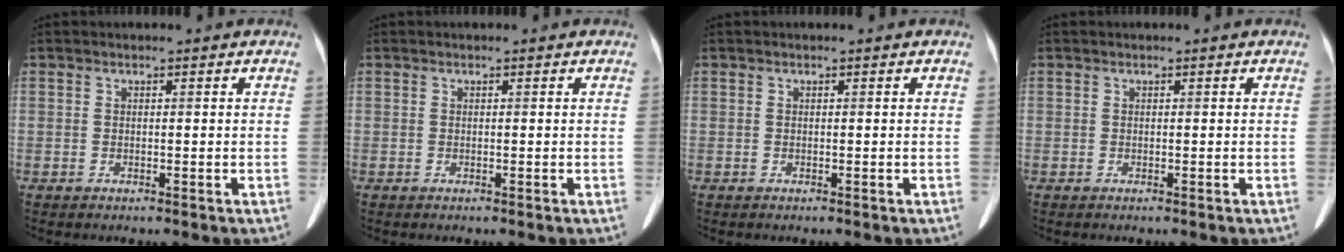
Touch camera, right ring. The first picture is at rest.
{"total": 0.0}
{"total": 0.0}
{"total": 0.0}